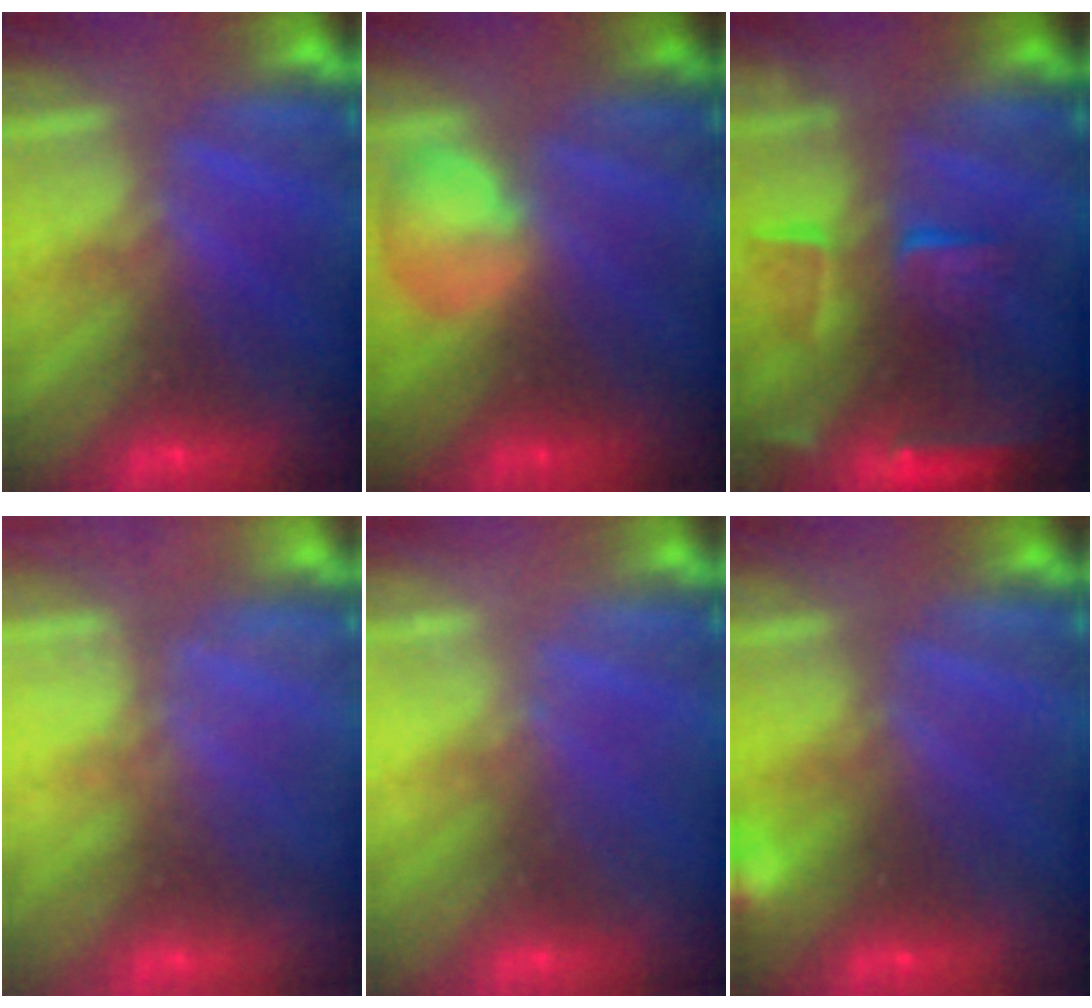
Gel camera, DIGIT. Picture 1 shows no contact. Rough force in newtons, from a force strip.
{"total": 2.4}
{"total": 7.1}
{"total": 2.4}
{"total": 2.0}
{"total": 3.3}